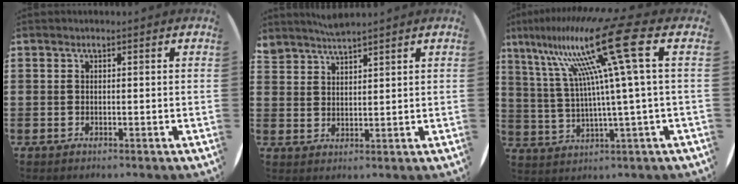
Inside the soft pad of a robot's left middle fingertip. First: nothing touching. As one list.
[{"total": 2.6, "force": [2.6, -0.3, -0.3], "torque": [-0.002, -0.004, 0.051]}, {"total": 18.8, "force": [7.2, 1.9, 17.3], "torque": [-0.344, -0.020, 0.091]}]